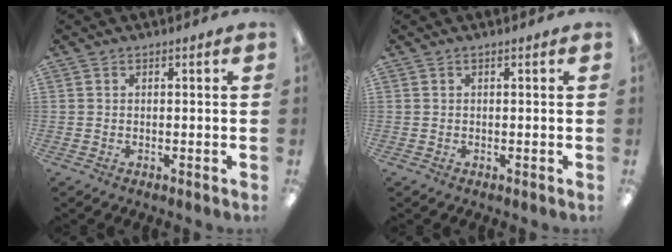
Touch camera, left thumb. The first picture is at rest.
{"total": 0.0}